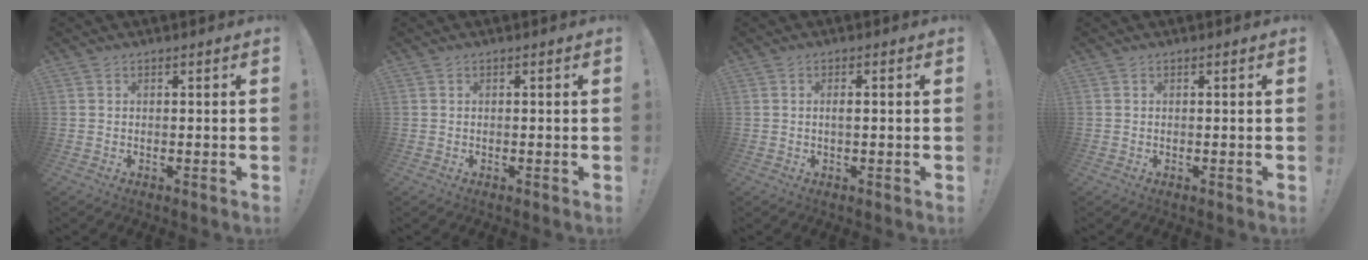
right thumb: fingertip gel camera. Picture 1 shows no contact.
{"total": 0.0}
{"total": 1.7, "force": [-0.3, 0.2, 1.7], "torque": [-0.029, 0.001, -0.007]}
{"total": 0.0}